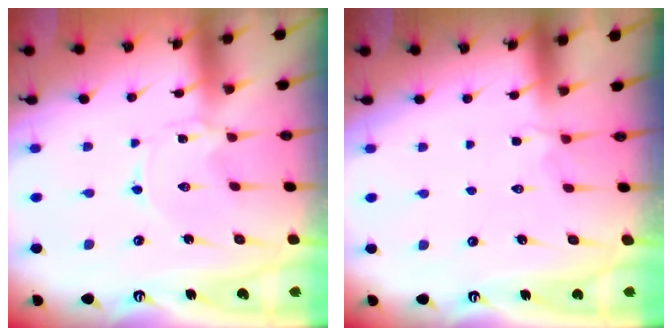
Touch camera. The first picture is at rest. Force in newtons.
{"total": 2.2, "press": 1.7, "slide": 1.4}